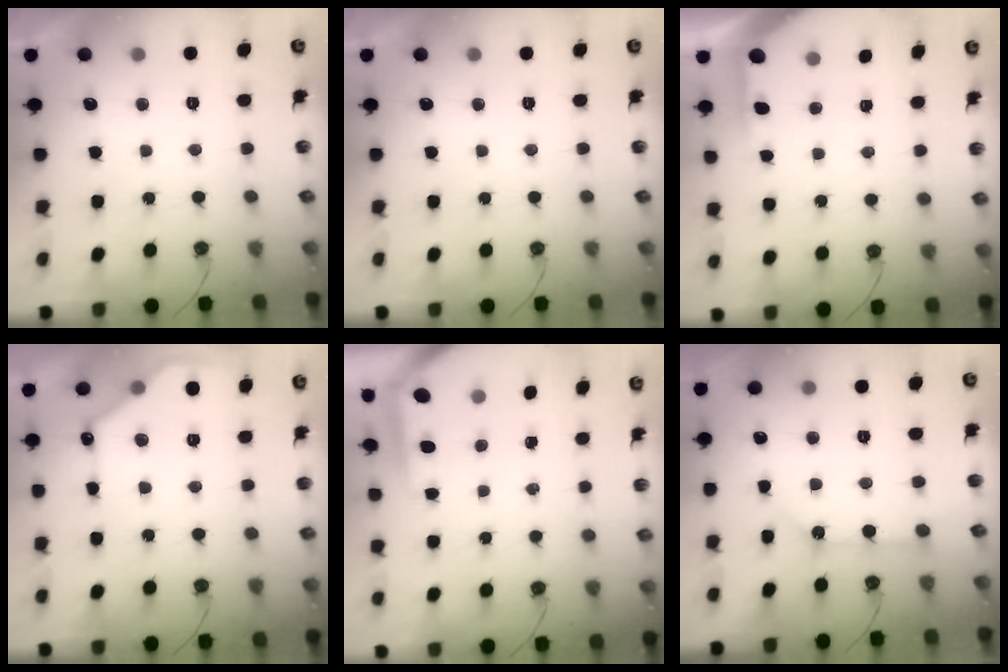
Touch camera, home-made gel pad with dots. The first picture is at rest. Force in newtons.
{"total": 0.0}
{"total": 2.8, "press": 2.7, "slide": 0.3}
{"total": 12.6, "press": 12.6, "slide": 0.7}
{"total": 4.0, "press": 3.9, "slide": 0.3}
{"total": 5.3, "press": 5.2, "slide": 0.4}